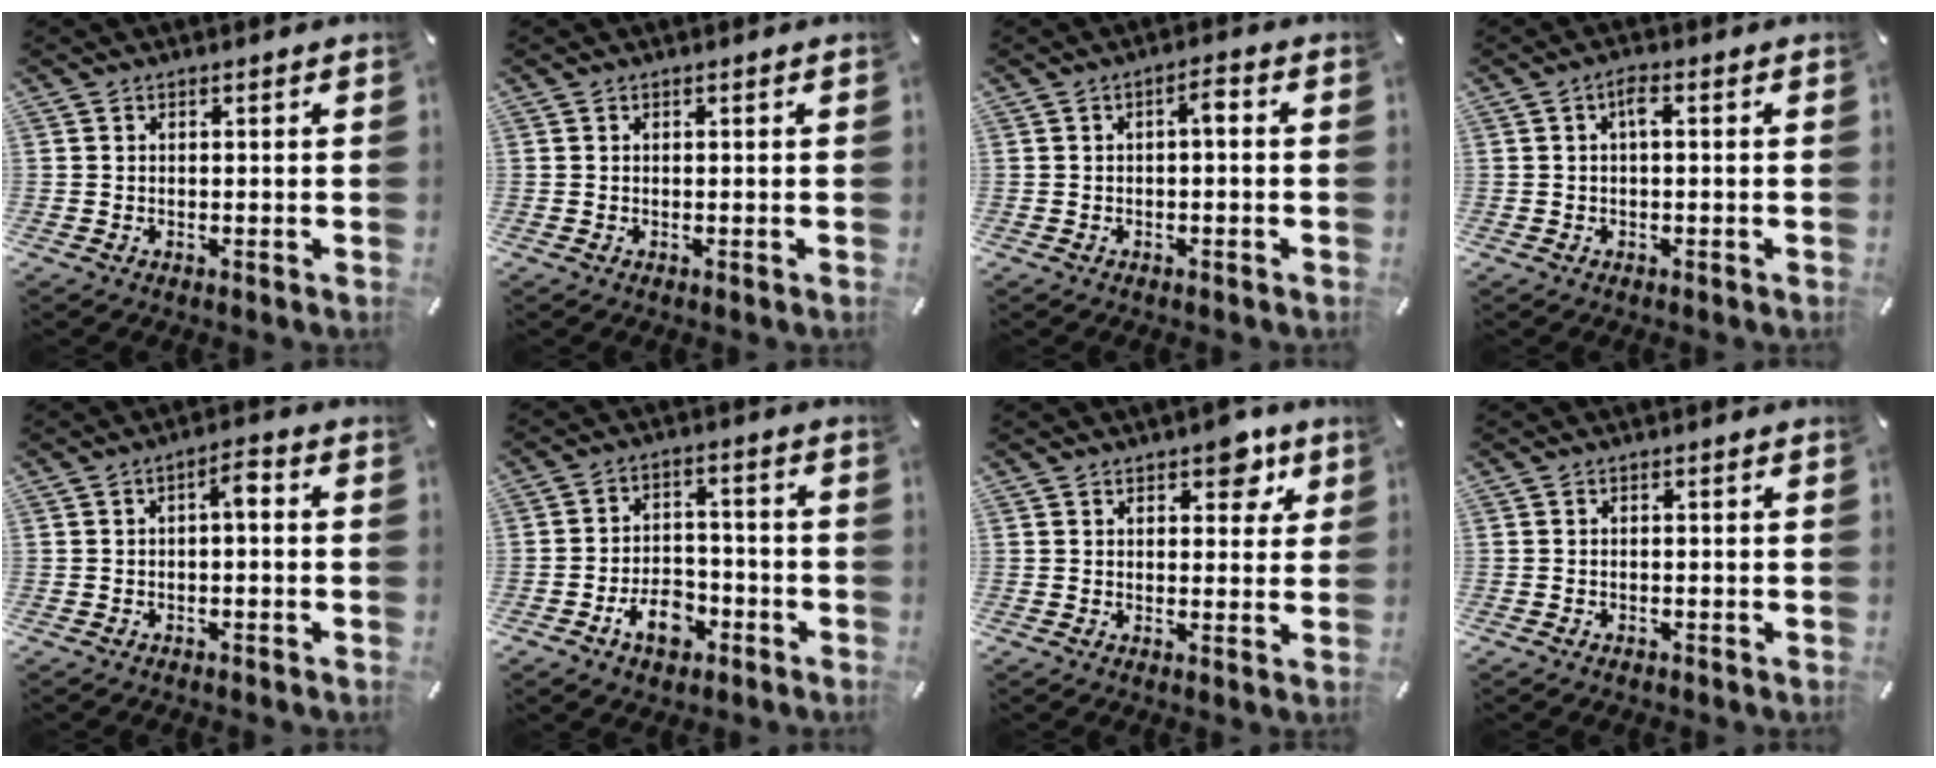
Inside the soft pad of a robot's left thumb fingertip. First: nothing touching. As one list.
[{"total": 0.0}, {"total": 3.0, "force": [-0.6, 1.0, 2.8], "torque": [-0.053, 0.015, -0.015]}, {"total": 2.7, "force": [0.1, 0.8, 2.6], "torque": [-0.052, 0.010, -0.002]}, {"total": 3.7, "force": [-0.8, 1.4, 3.4], "torque": [-0.064, 0.019, -0.018]}, {"total": 9.1, "force": [-4.6, 6.0, 5.0], "torque": [-0.084, 0.026, -0.080]}, {"total": 6.4, "force": [3.7, 3.5, 3.8], "torque": [-0.029, -0.016, 0.057]}, {"total": 0.8, "force": [-0.6, 0.4, 0.4], "torque": [-0.008, -0.001, -0.012]}]